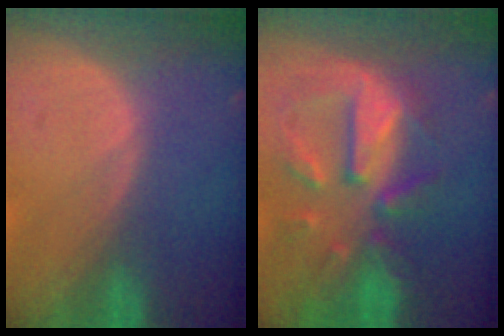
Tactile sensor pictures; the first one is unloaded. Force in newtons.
{"total": 10.3, "press": 9.2, "slide": 4.5}